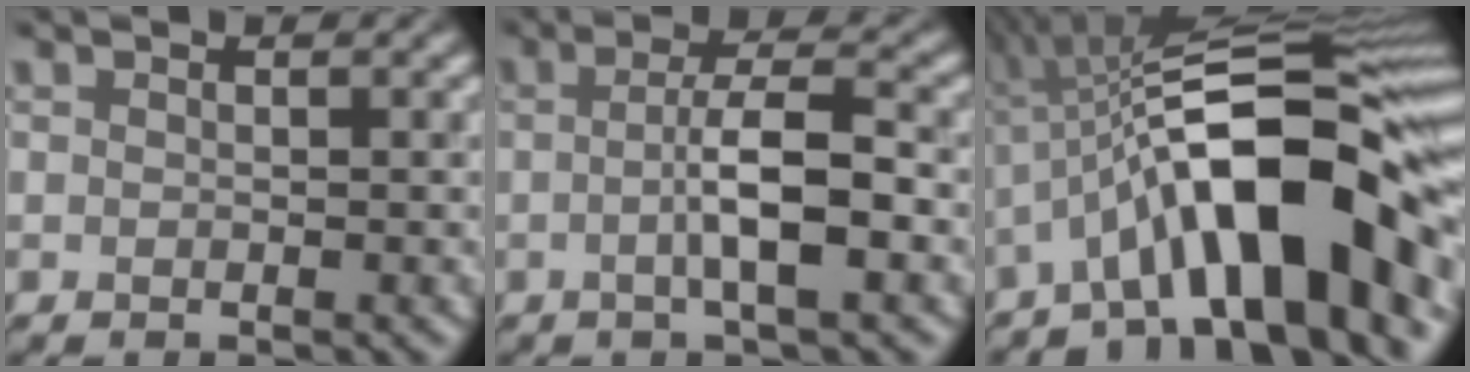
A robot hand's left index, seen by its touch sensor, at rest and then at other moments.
{"total": 4.8, "force": [-0.7, 0.8, 4.7], "torque": [-0.083, 0.007, -0.016]}
{"total": 14.4, "force": [-3.7, 4.3, 13.2], "torque": [-0.186, 0.028, -0.070]}